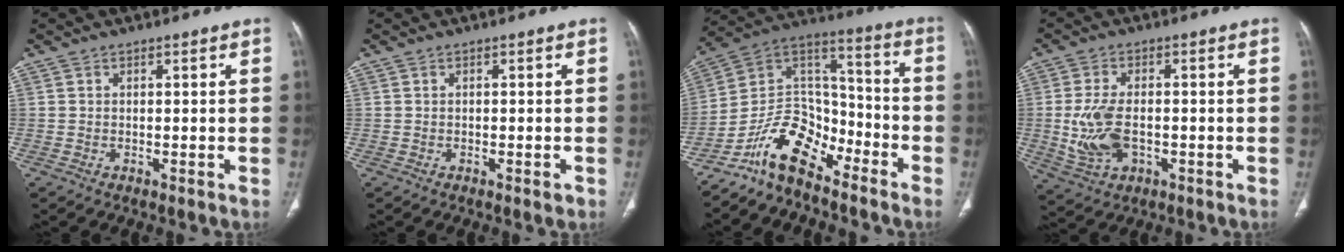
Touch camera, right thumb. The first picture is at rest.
{"total": 1.0, "force": [-0.5, 0.3, 0.8], "torque": [-0.014, -0.002, -0.004]}
{"total": 13.5, "force": [-9.8, 6.9, 6.3], "torque": [-0.091, 0.100, -0.190]}
{"total": 9.2, "force": [-1.3, 5.5, 7.3], "torque": [-0.150, 0.003, -0.016]}